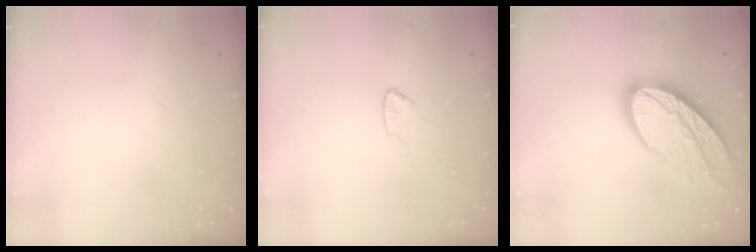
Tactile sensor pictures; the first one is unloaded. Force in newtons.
{"total": 5.8, "press": 5.8, "slide": 0.4}
{"total": 18.4, "press": 18.3, "slide": 1.4}